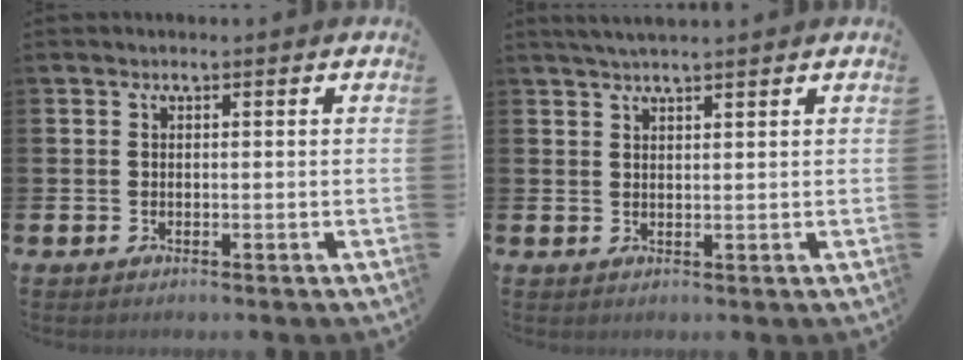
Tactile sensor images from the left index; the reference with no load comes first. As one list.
[{"total": 2.5, "force": [2.4, 0.2, 0.9], "torque": [-0.019, -0.005, 0.042]}]